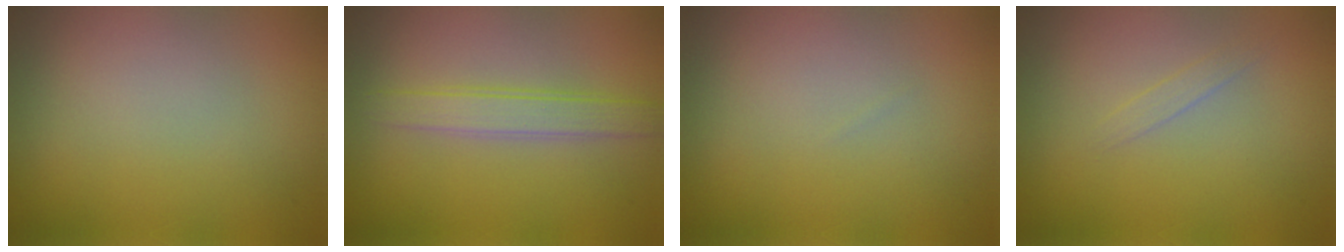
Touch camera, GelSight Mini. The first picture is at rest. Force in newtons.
{"total": 2.5, "press": 2.5, "slide": 0.1}
{"total": 0.0}
{"total": 0.8, "press": 0.8, "slide": 0.0}